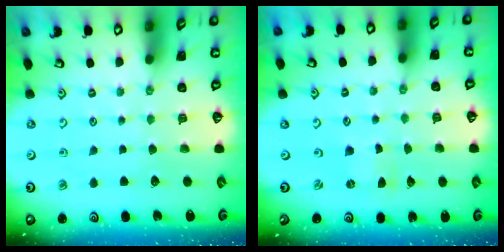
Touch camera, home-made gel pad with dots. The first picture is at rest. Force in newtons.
{"total": 0.0}